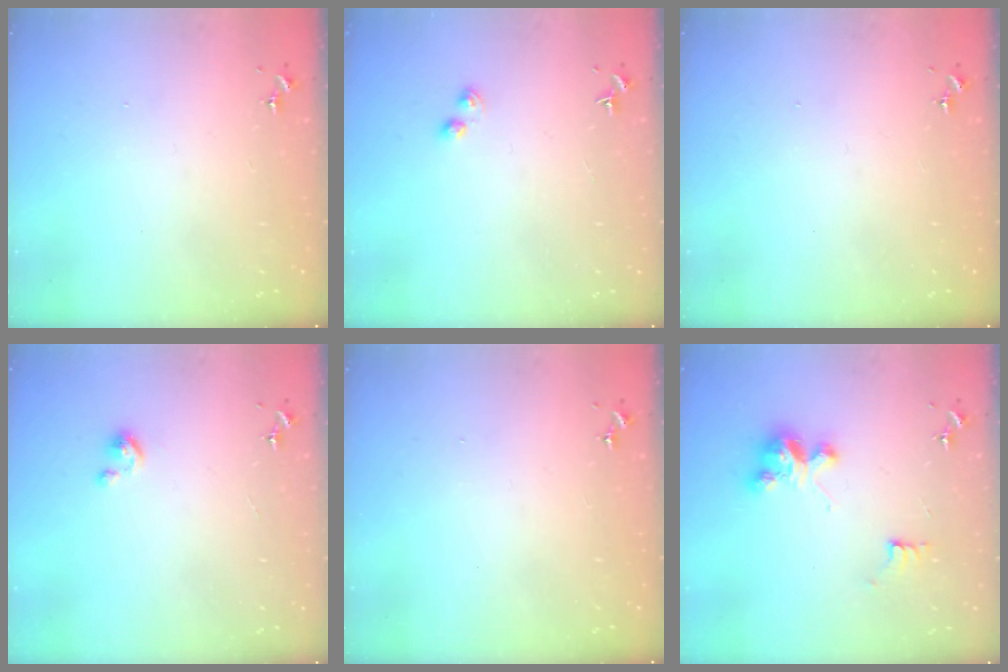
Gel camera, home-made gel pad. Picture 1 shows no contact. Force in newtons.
{"total": 2.8, "press": 2.8, "slide": 0.4}
{"total": 0.0}
{"total": 2.4, "press": 2.4, "slide": 0.2}
{"total": 0.0}
{"total": 9.2, "press": 9.2, "slide": 0.3}